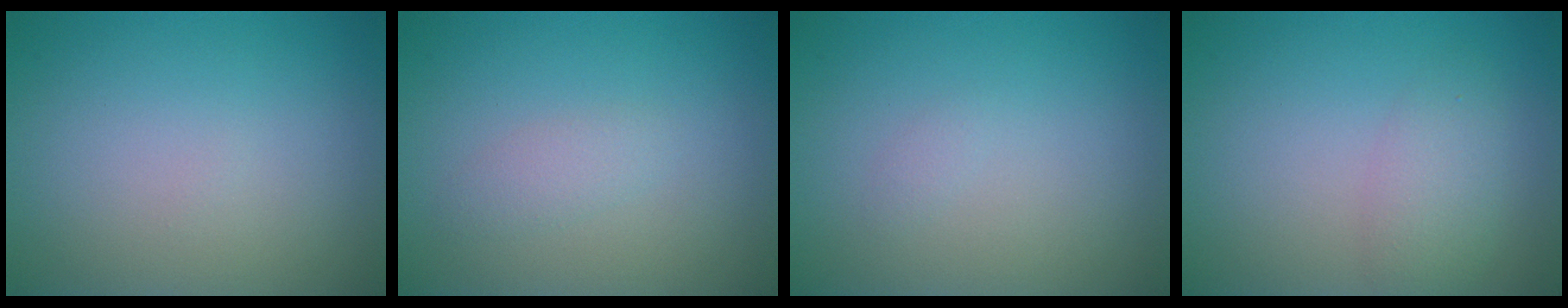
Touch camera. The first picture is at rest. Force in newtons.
{"total": 1.3, "press": 1.3, "slide": 0.1}
{"total": 0.5, "press": 0.5, "slide": 0.0}
{"total": 2.4, "press": 2.4, "slide": 0.1}